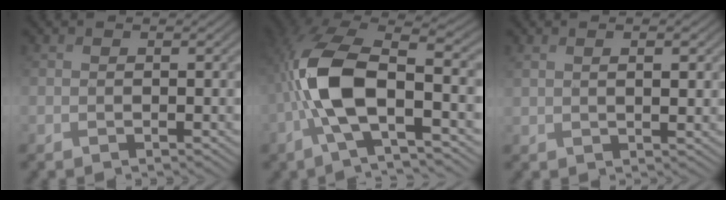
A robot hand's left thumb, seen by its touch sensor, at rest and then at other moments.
{"total": 12.5, "force": [-2.6, 5.1, 11.1], "torque": [-0.244, 0.002, -0.059]}
{"total": 2.6, "force": [1.1, 0.8, 2.2], "torque": [-0.043, -0.002, 0.027]}